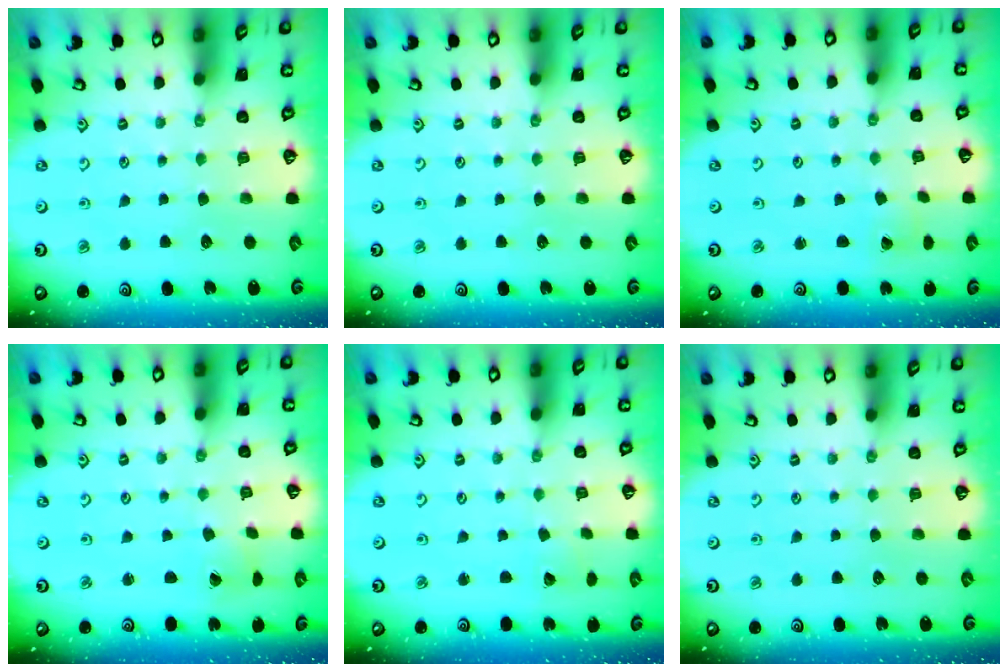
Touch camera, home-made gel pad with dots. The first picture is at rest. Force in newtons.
{"total": 0.0}
{"total": 0.0}
{"total": 1.4, "press": 1.4, "slide": 0.3}
{"total": 2.2, "press": 2.2, "slide": 0.2}
{"total": 0.0}